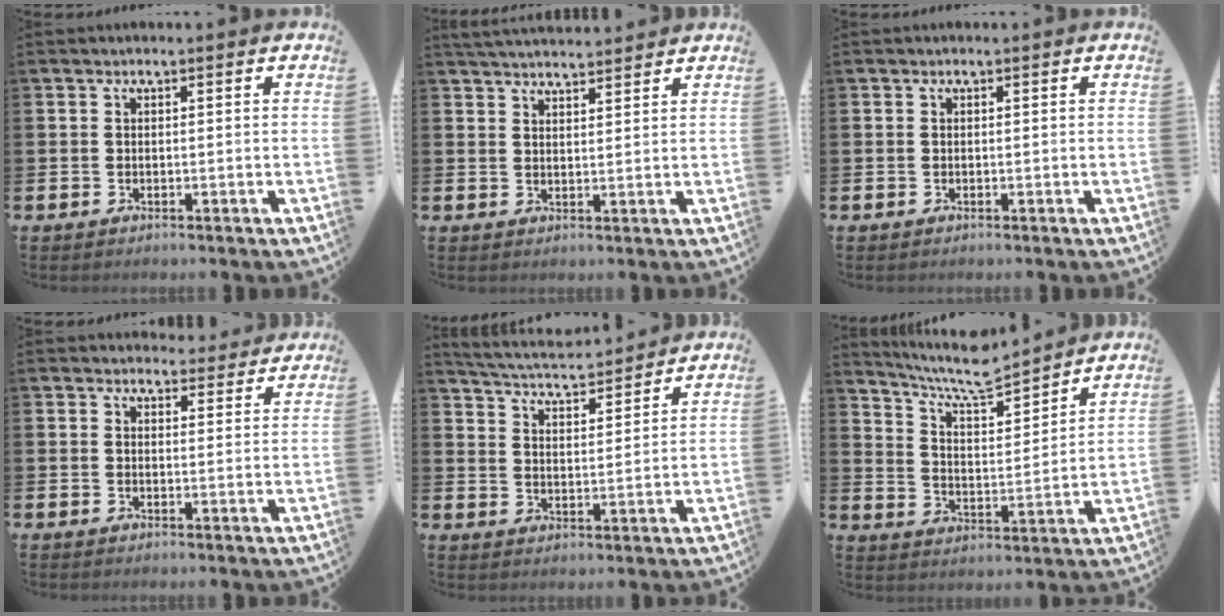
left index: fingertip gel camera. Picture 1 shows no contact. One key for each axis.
{"total": 3.6, "fx": 3.6, "fy": 0.2, "fz": 0.2, "tx": -0.011, "ty": -0.017, "tz": 0.067}
{"total": 0.0}
{"total": 3.2, "fx": 3.0, "fy": 1.0, "fz": -0.1, "tx": 0.008, "ty": -0.016, "tz": 0.052}
{"total": 5.0, "fx": 5.0, "fy": 0.4, "fz": 0.6, "tx": -0.039, "ty": -0.035, "tz": 0.086}
{"total": 8.3, "fx": 7.8, "fy": 1.1, "fz": 2.8, "tx": -0.090, "ty": -0.048, "tz": 0.139}